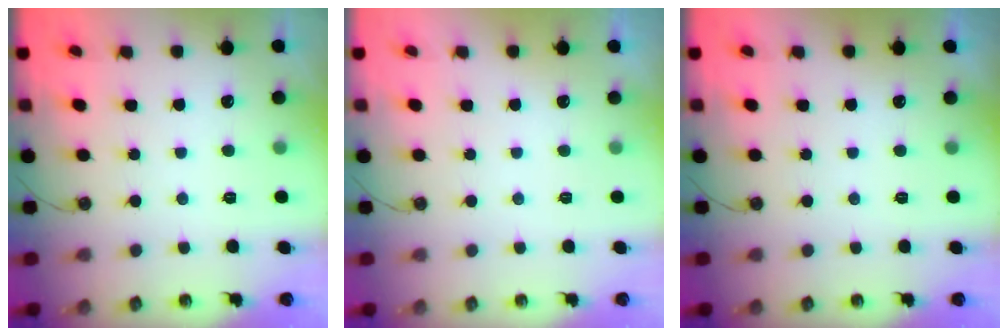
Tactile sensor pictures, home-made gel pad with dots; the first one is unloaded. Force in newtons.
{"total": 0.0}
{"total": 0.0}